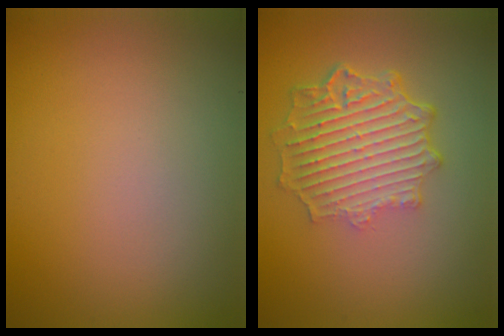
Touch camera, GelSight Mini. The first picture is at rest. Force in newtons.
{"total": 6.3, "press": 4.7, "slide": 4.2}